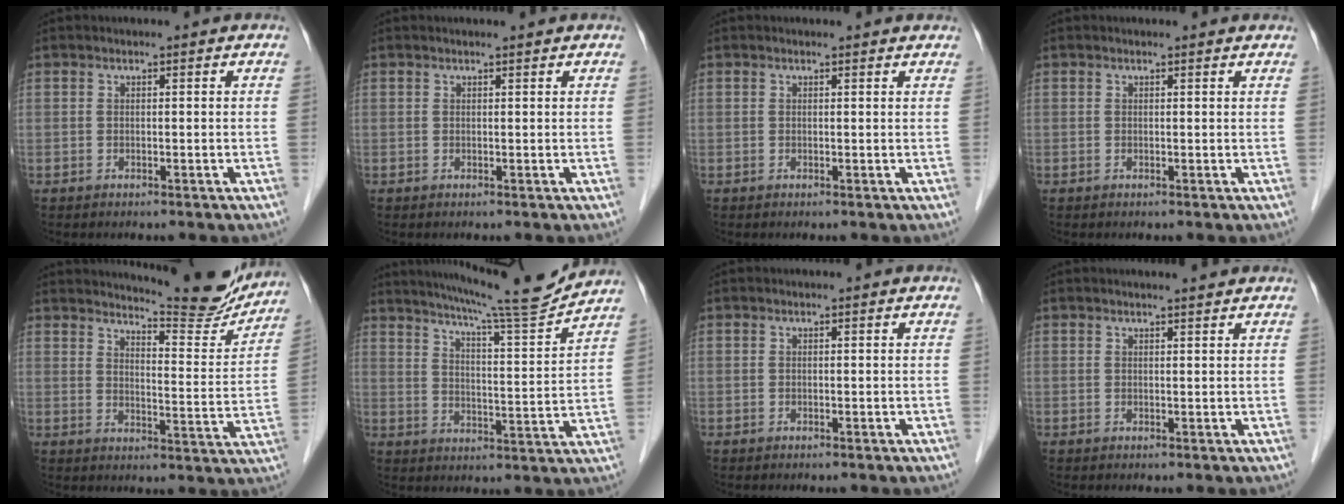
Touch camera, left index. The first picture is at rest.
{"total": 1.3, "force": [1.2, -0.2, 0.4], "torque": [-0.008, 0.003, 0.019]}
{"total": 2.6, "force": [2.6, 0.4, 0.4], "torque": [-0.011, 0.002, 0.019]}
{"total": 2.1, "force": [2.0, 0.3, 0.3], "torque": [-0.012, 0.002, 0.015]}
{"total": 14.7, "force": [14.1, 0.9, 3.8], "torque": [-0.054, -0.058, 0.173]}
{"total": 14.2, "force": [13.1, -1.4, 5.2], "torque": [-0.090, -0.026, 0.189]}
{"total": 0.0}
{"total": 2.1, "force": [2.0, -0.2, 0.7], "torque": [-0.011, 0.002, 0.026]}